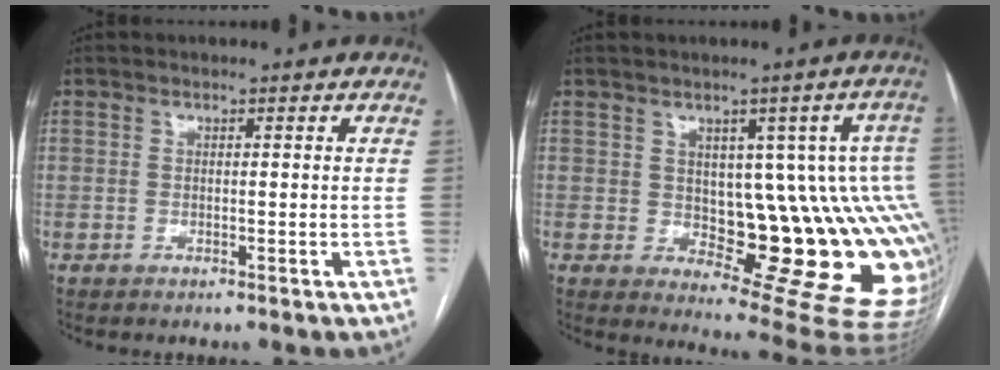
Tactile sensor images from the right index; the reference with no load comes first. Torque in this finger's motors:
{"motor_torque": [1.69, -0.25, 0.50, 0.06]}